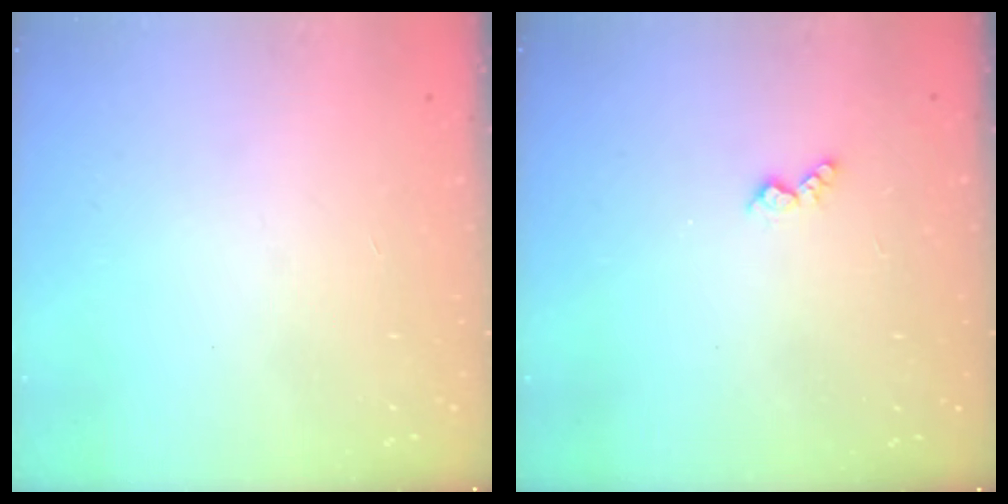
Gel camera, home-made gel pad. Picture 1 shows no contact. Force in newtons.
{"total": 3.8, "press": 3.7, "slide": 0.6}